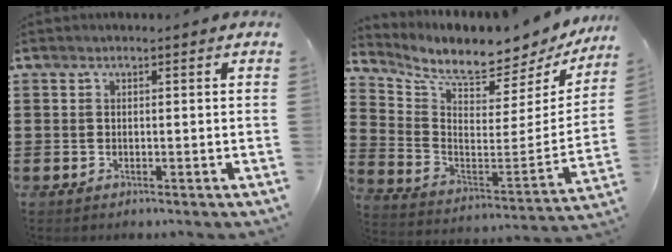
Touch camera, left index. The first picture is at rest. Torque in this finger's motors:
{"motor_torque": [2.14, 0.00, 0.19, 0.10]}